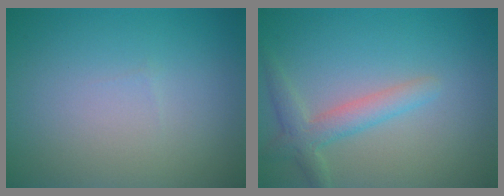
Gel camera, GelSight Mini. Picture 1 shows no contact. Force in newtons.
{"total": 2.8, "press": 2.8, "slide": 0.3}